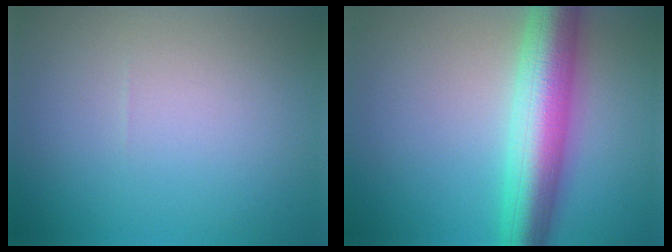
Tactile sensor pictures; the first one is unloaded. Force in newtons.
{"total": 8.4, "press": 8.4, "slide": 0.2}